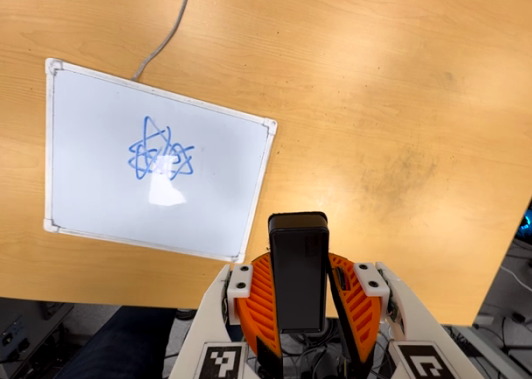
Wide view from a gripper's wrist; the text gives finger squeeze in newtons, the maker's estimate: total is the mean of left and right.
{"total": 5.7, "left": 5.5, "right": 5.9}